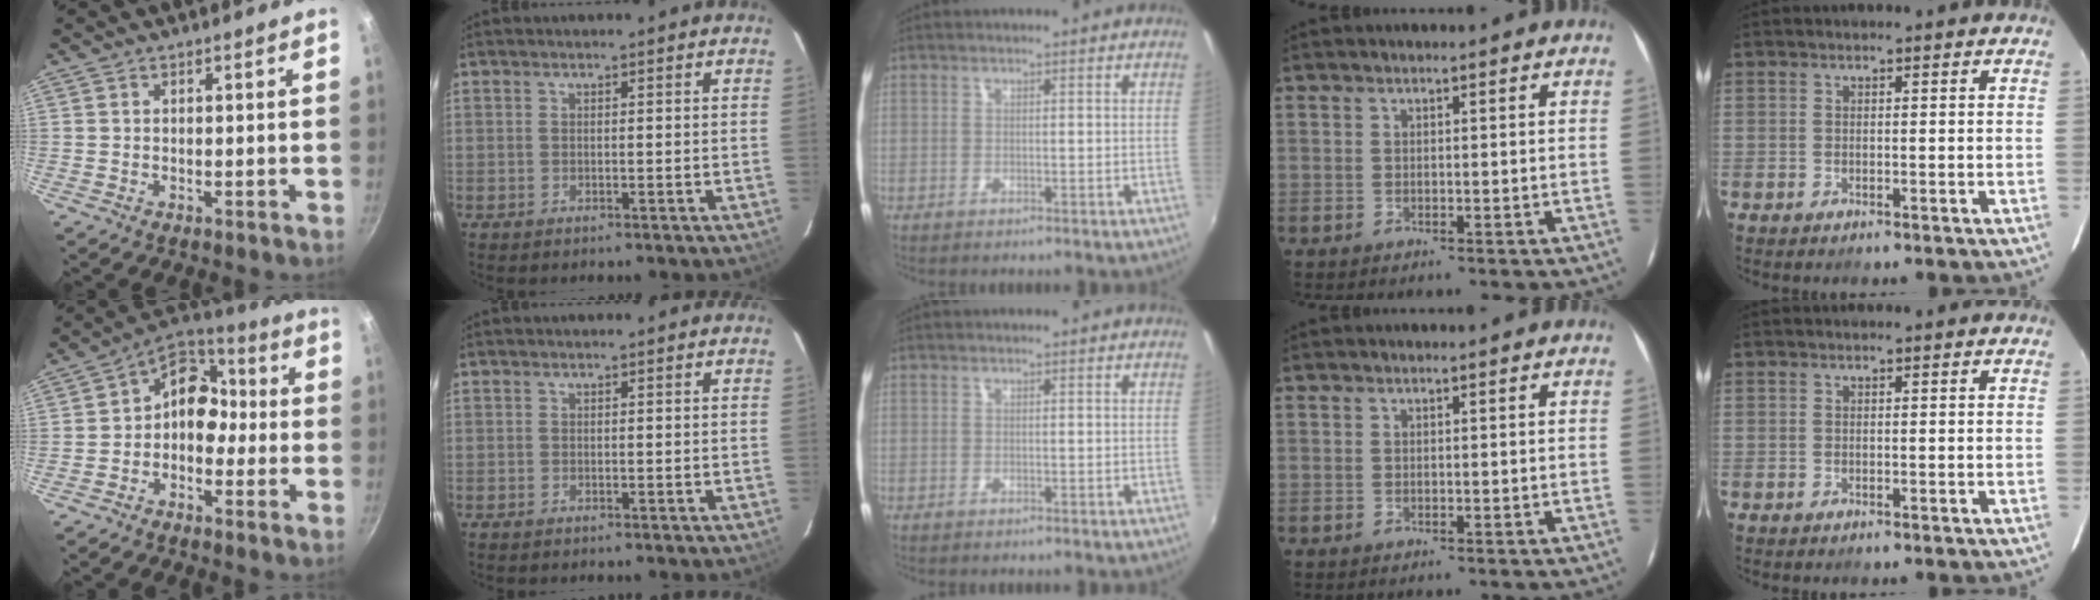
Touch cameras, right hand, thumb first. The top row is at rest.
{"thumb": {"total": 9.9, "force": [-1.2, 7.6, 6.4], "torque": [-0.052, 0.048, -0.041]}}